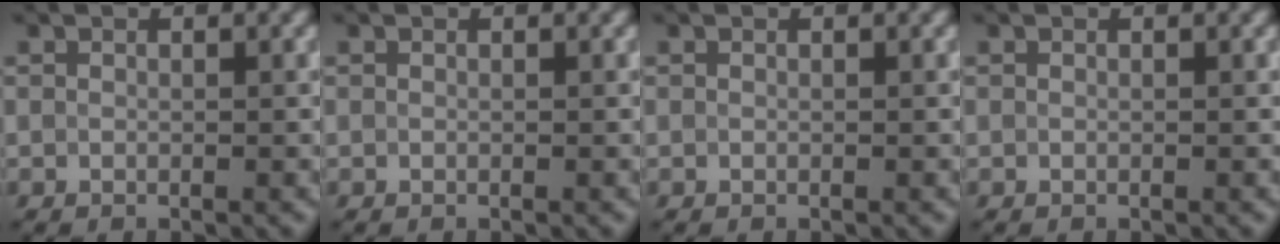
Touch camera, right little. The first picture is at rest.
{"total": 0.0}
{"total": 0.0}
{"total": 0.0}